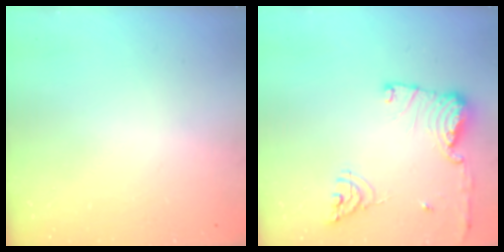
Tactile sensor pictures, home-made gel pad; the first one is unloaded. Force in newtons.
{"total": 13.7, "press": 13.6, "slide": 1.5}